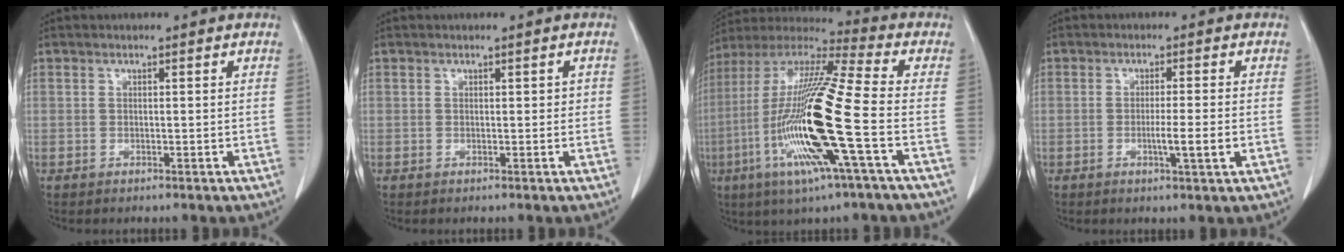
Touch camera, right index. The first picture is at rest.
{"total": 0.9, "force": [0.1, 0.6, 0.6], "torque": [-0.007, 0.008, 0.005]}
{"total": 21.3, "force": [-5.5, 0.3, 20.6], "torque": [-0.441, -0.026, -0.117]}
{"total": 4.3, "force": [-1.1, -0.3, 4.1], "torque": [-0.067, -0.007, -0.017]}